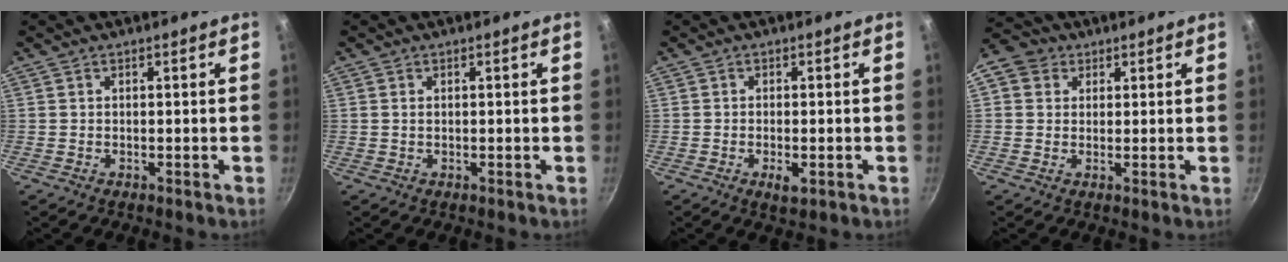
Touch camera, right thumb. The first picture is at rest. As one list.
[{"total": 0.6, "force": [0.1, 0.3, 0.5], "torque": [-0.009, 0.001, 0.002]}, {"total": 2.9, "force": [-1.0, 1.2, 2.4], "torque": [-0.044, -0.001, -0.013]}, {"total": 6.3, "force": [2.2, 5.4, 2.5], "torque": [-0.023, 0.006, 0.024]}]